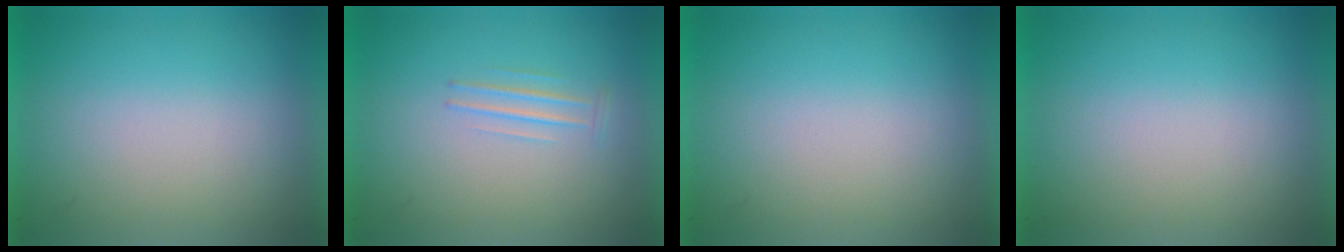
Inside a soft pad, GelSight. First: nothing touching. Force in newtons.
{"total": 1.1}
{"total": 1.2}
{"total": 0.0}